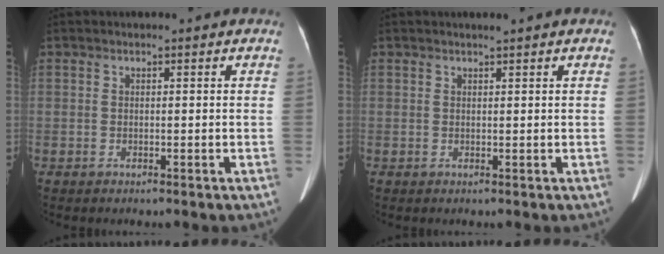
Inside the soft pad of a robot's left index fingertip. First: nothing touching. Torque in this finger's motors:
{"motor_torque": [0.05, -0.12, 0.02, 0.00]}